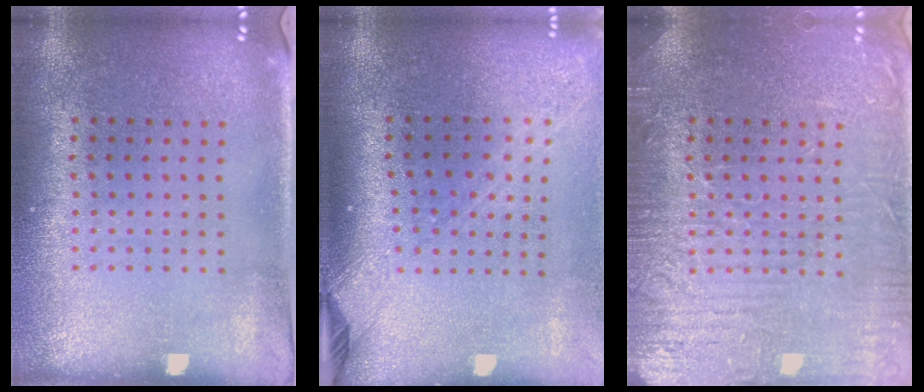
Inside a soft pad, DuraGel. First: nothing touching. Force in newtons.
{"total": 2.2, "press": 1.6, "slide": 1.5}
{"total": 5.4, "press": 5.3, "slide": 0.7}